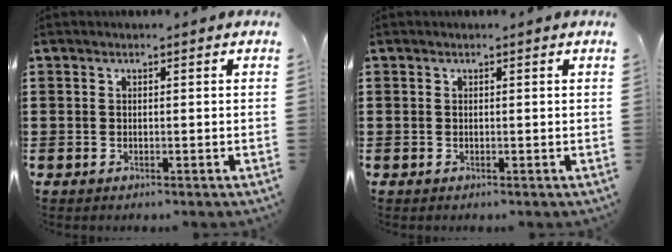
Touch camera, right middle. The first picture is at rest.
{"total": 0.0}